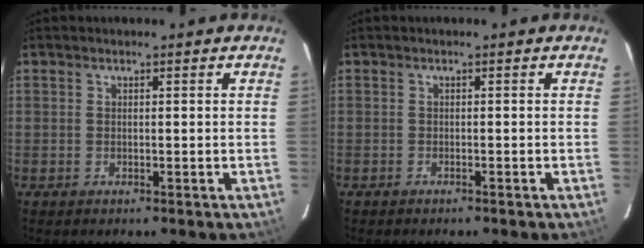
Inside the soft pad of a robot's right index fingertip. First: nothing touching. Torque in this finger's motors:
{"motor_torque": [-0.70, -0.81, -0.40, -0.11]}